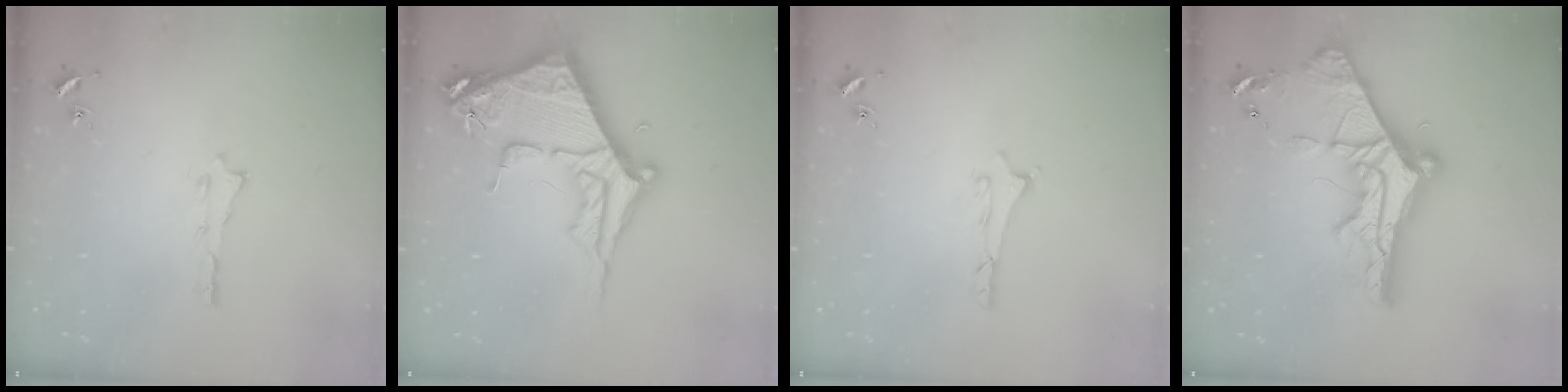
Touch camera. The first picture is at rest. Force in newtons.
{"total": 11.6, "press": 11.5, "slide": 1.1}
{"total": 0.6, "press": 0.5, "slide": 0.2}
{"total": 10.8, "press": 10.7, "slide": 1.2}